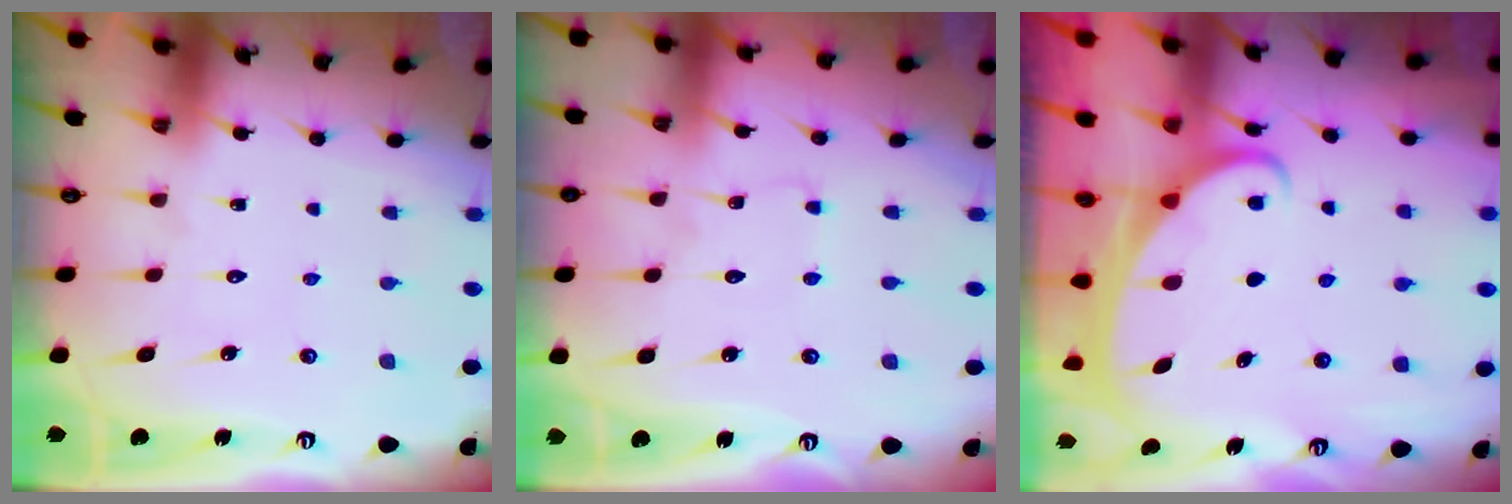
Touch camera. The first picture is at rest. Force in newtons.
{"total": 1.8, "press": 1.8, "slide": 0.1}
{"total": 2.3, "press": 2.3, "slide": 0.3}